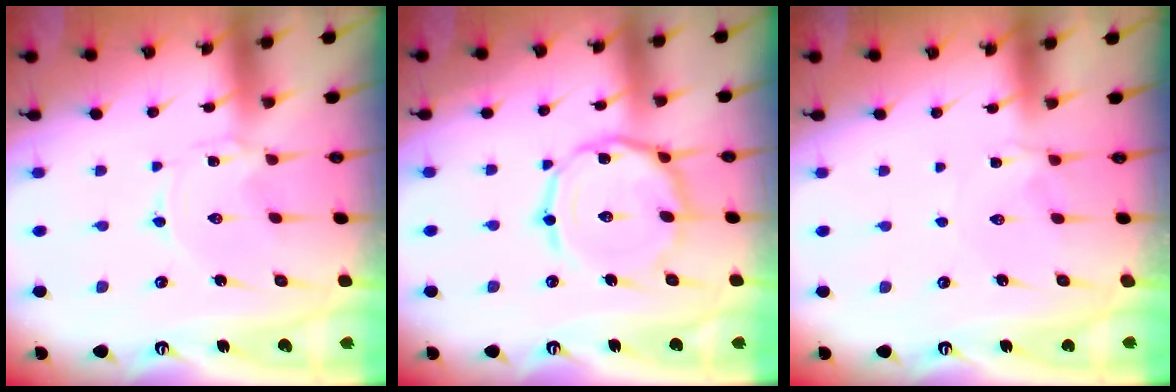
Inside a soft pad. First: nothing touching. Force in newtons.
{"total": 11.4, "press": 11.4, "slide": 0.7}
{"total": 2.8, "press": 2.8, "slide": 0.4}